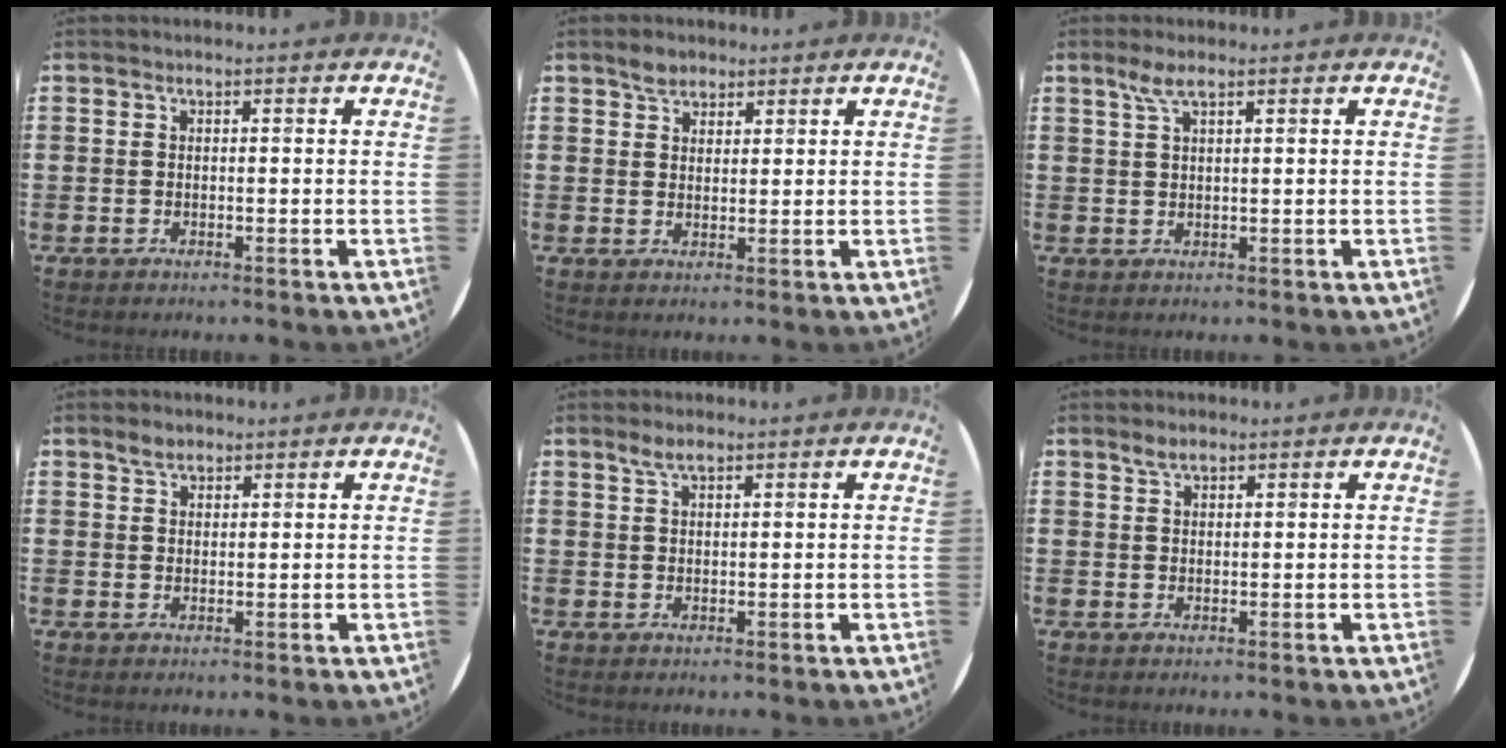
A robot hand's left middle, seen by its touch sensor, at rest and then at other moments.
{"total": 2.4, "force": [2.0, 1.3, 0.4], "torque": [-0.012, 0.002, 0.040]}
{"total": 2.8, "force": [1.7, 0.5, 2.1], "torque": [-0.046, 0.005, 0.030]}
{"total": 2.1, "force": [1.8, 1.0, 0.5], "torque": [-0.005, 0.000, 0.033]}
{"total": 2.3, "force": [1.7, 0.8, 1.4], "torque": [-0.029, 0.005, 0.031]}
{"total": 2.0, "force": [1.6, 0.8, 0.9], "torque": [-0.012, 0.001, 0.028]}